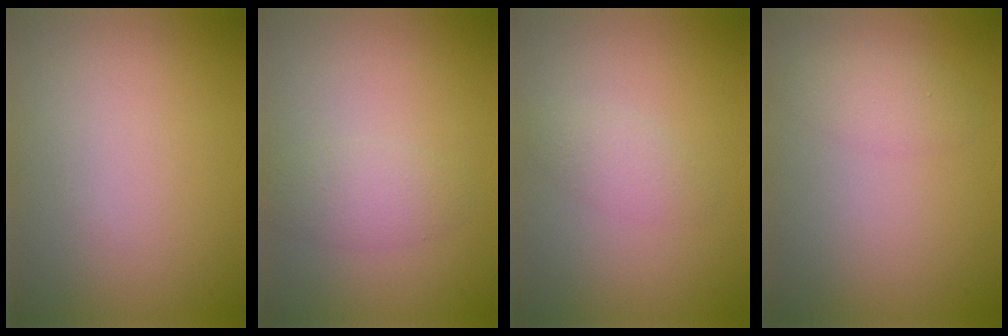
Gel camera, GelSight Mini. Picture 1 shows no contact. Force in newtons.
{"total": 2.1, "press": 2.1, "slide": 0.1}
{"total": 1.7, "press": 1.7, "slide": 0.1}
{"total": 1.8, "press": 1.8, "slide": 0.0}